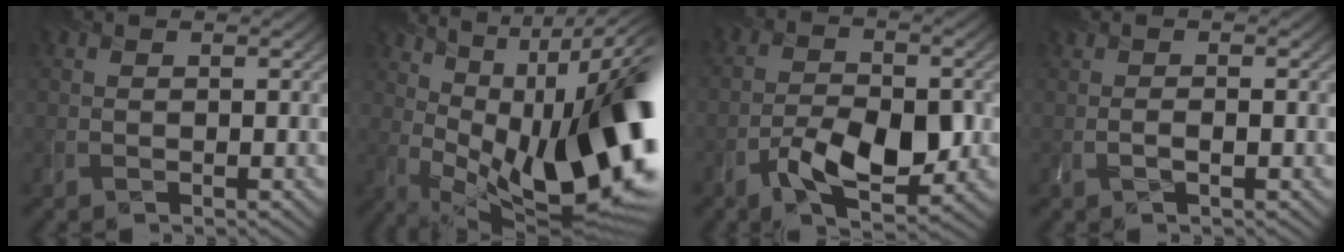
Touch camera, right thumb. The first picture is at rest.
{"total": 20.3, "force": [1.8, 9.2, 18.0], "torque": [-0.227, 0.003, 0.041]}
{"total": 7.3, "force": [-3.1, 3.4, 5.6], "torque": [-0.094, 0.001, -0.051]}
{"total": 0.7, "force": [-0.4, -0.2, 0.5], "torque": [-0.009, 0.000, -0.008]}